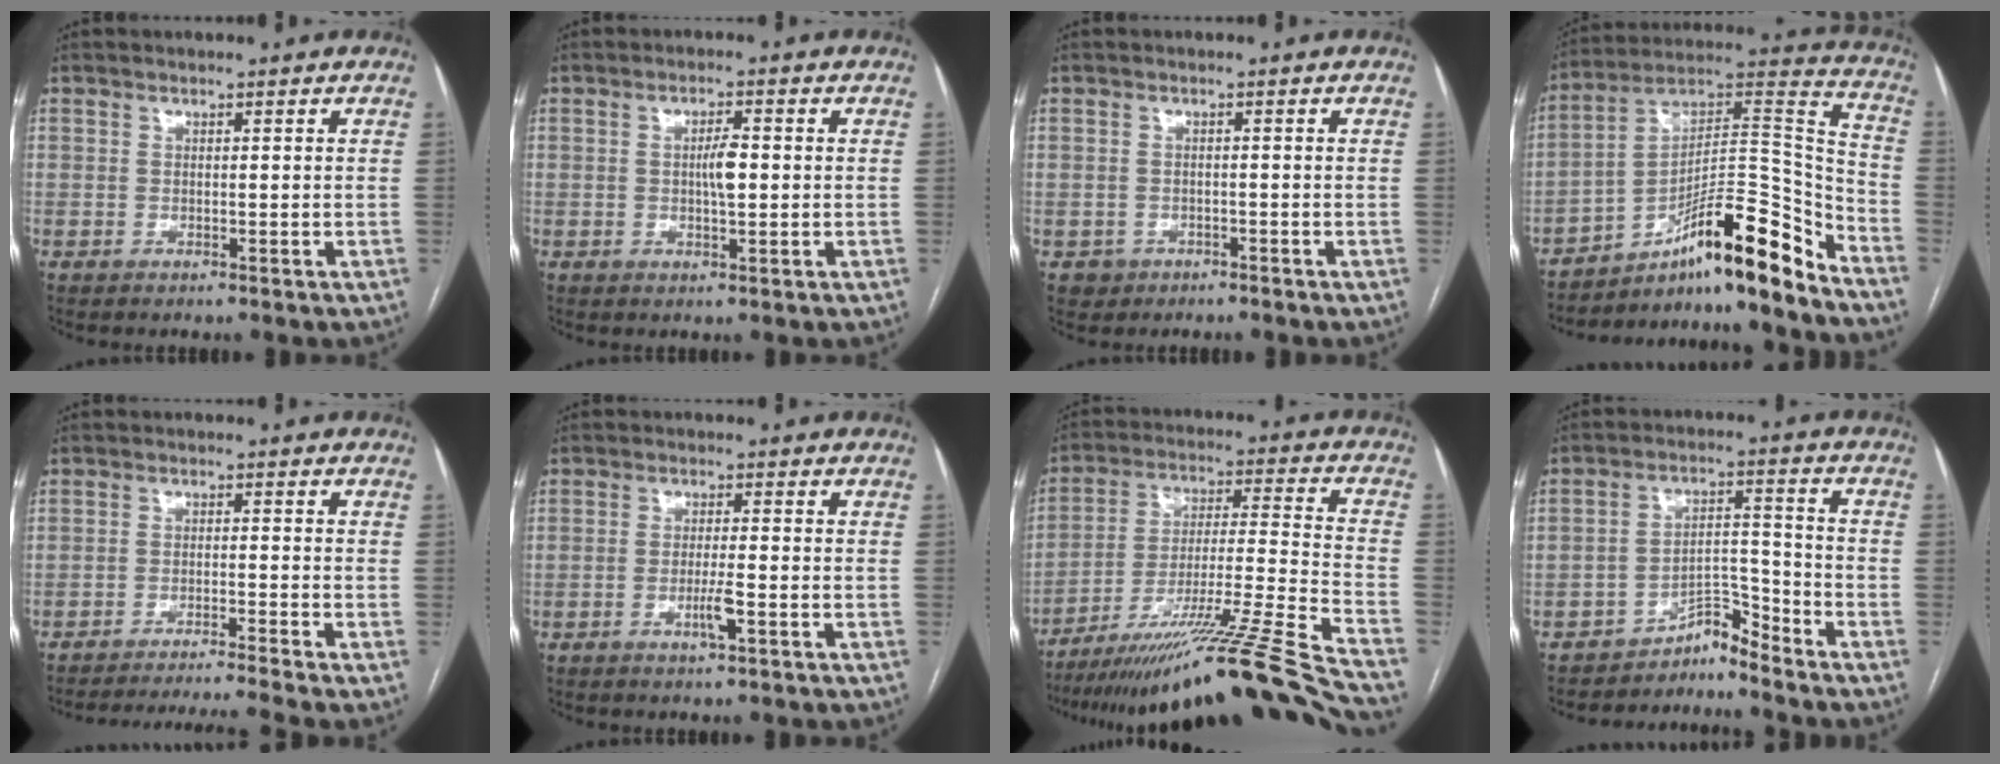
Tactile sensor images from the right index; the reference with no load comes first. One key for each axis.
{"total": 3.3, "fx": 0.0, "fy": 0.6, "fz": 3.3, "tx": -0.056, "ty": 0.001, "tz": 0.000}
{"total": 1.8, "fx": -1.2, "fy": 1.4, "fz": 0.0, "tx": -0.001, "ty": 0.007, "tz": -0.015}
{"total": 19.4, "fx": -14.2, "fy": 1.5, "fz": 13.2, "tx": -0.196, "ty": 0.040, "tz": -0.229}
{"total": 10.3, "fx": -9.3, "fy": -3.0, "fz": 3.2, "tx": -0.027, "ty": -0.012, "tz": -0.147}
{"total": 3.2, "fx": -1.3, "fy": 0.0, "fz": 2.9, "tx": -0.056, "ty": -0.004, "tz": -0.023}
{"total": 27.6, "fx": -23.2, "fy": -3.3, "fz": 14.4, "tx": -0.165, "ty": -0.035, "tz": -0.365}
{"total": 4.6, "fx": -4.6, "fy": 0.1, "fz": -0.2, "tx": 0.014, "ty": 0.027, "tz": -0.076}